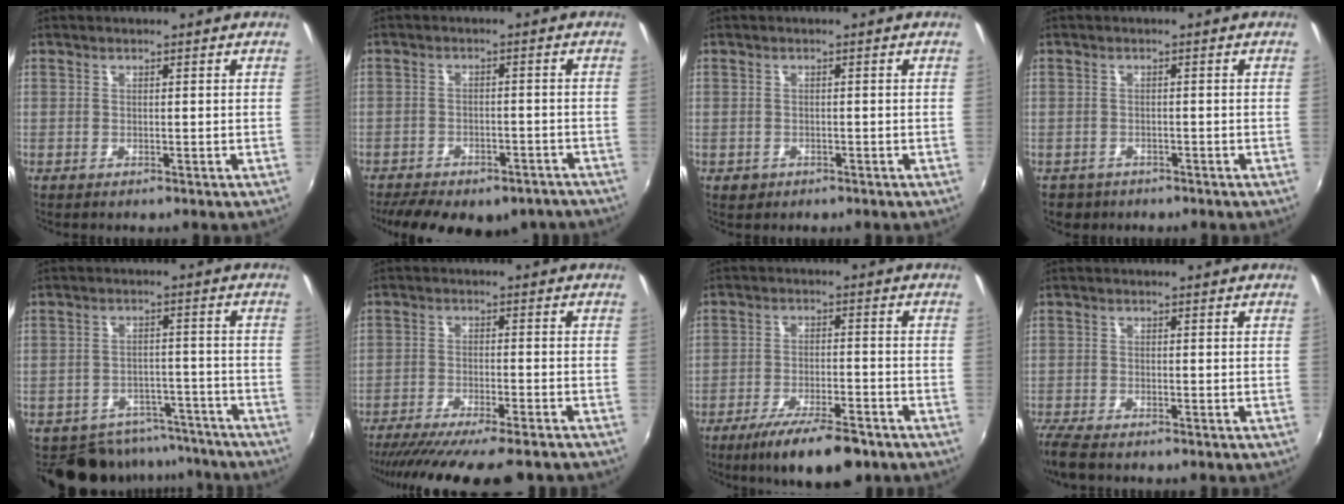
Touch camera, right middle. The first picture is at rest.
{"total": 17.7, "force": [-13.7, 7.7, 8.1], "torque": [-0.174, -0.013, -0.168]}
{"total": 1.8, "force": [-0.9, 1.5, 0.6], "torque": [-0.014, -0.001, -0.010]}
{"total": 3.2, "force": [-2.0, 2.3, 0.8], "torque": [-0.024, -0.004, -0.027]}
{"total": 12.2, "force": [-10.9, 5.3, 2.0], "torque": [-0.043, 0.030, -0.136]}
{"total": 16.6, "force": [-14.3, 1.8, 8.2], "torque": [-0.156, -0.039, -0.215]}
{"total": 11.9, "force": [-8.7, 3.0, 7.5], "torque": [-0.150, -0.019, -0.139]}
{"total": 5.4, "force": [-4.5, 1.1, 2.7], "torque": [-0.073, -0.023, -0.086]}